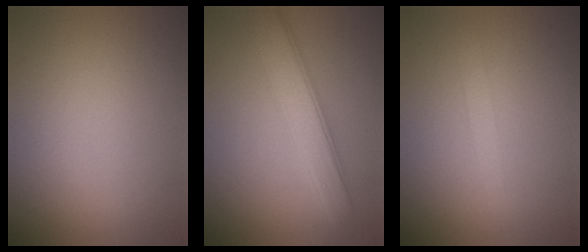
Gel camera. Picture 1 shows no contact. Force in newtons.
{"total": 4.3, "press": 4.3, "slide": 0.0}
{"total": 1.2, "press": 1.2, "slide": 0.0}